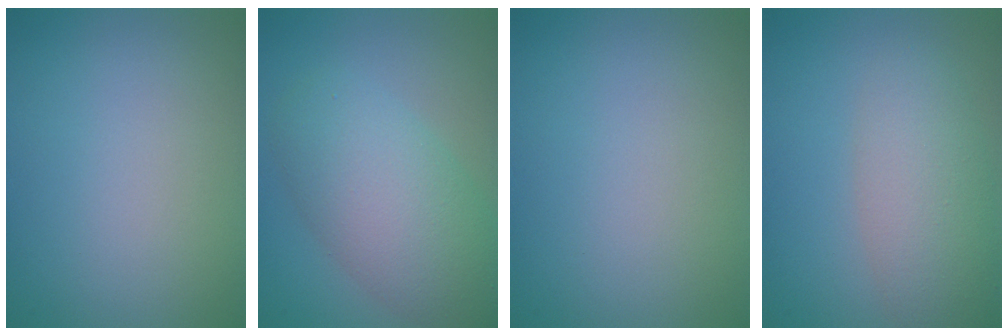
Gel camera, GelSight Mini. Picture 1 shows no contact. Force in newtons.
{"total": 6.9, "press": 6.9, "slide": 0.2}
{"total": 0.0}
{"total": 4.6, "press": 4.6, "slide": 0.2}